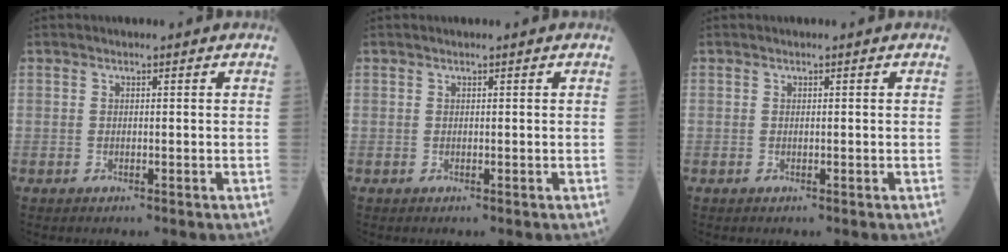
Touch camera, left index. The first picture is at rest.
{"total": 0.0}
{"total": 0.0}